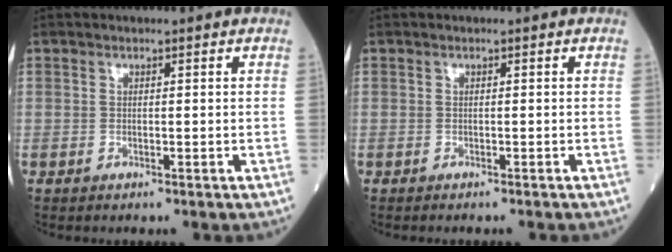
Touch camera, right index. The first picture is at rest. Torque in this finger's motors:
{"motor_torque": [0.08, 0.00, -0.03, 0.01]}